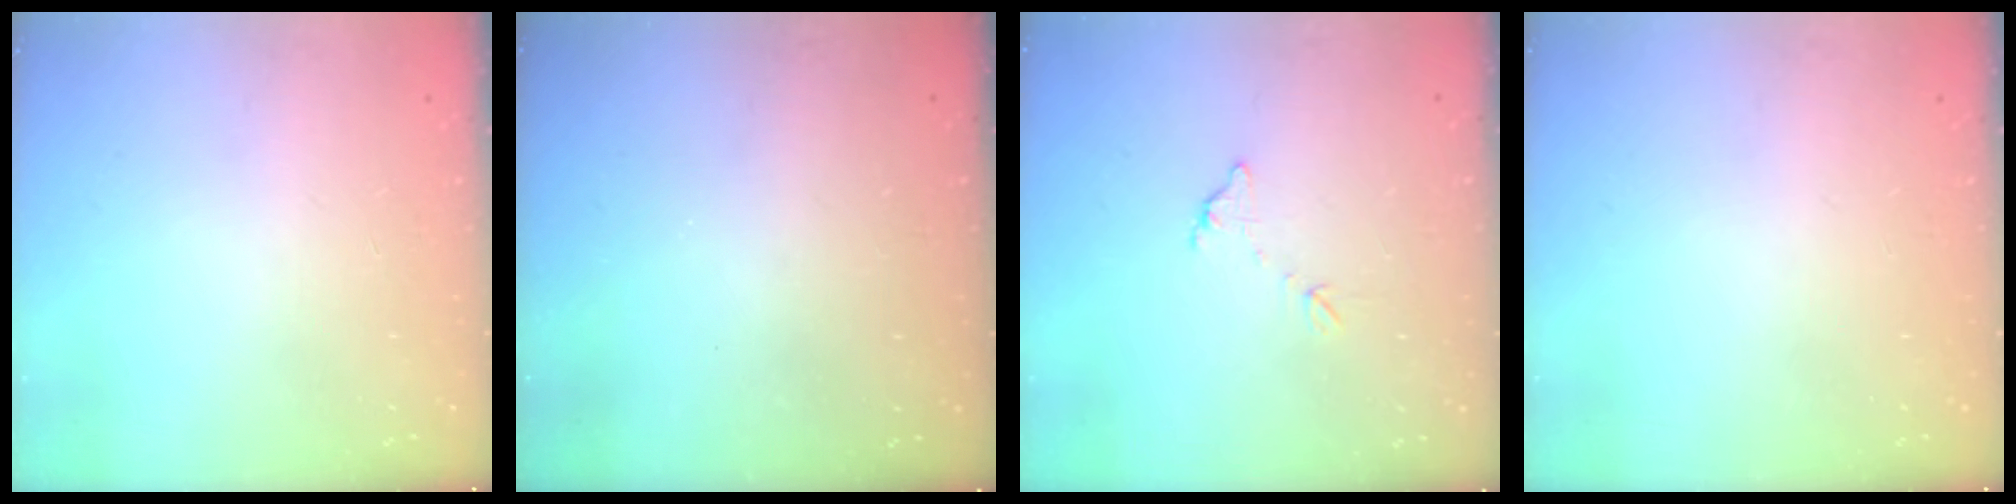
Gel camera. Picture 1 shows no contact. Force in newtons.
{"total": 3.3, "press": 3.3, "slide": 0.1}
{"total": 6.1, "press": 6.1, "slide": 0.3}
{"total": 0.0}